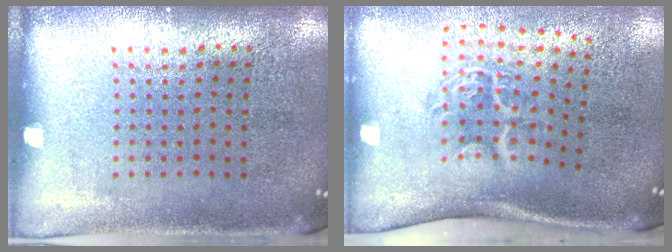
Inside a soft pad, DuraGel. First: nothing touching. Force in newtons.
{"total": 2.0, "press": 1.3, "slide": 1.6}